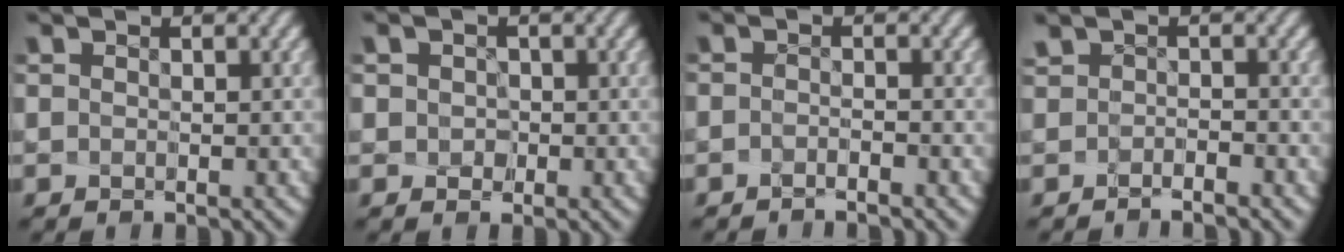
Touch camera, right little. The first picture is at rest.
{"total": 1.2, "force": [-0.4, 0.9, 0.5], "torque": [-0.009, -0.008, -0.005]}
{"total": 2.2, "force": [-1.7, -1.2, -0.5], "torque": [0.008, -0.018, -0.020]}
{"total": 2.0, "force": [-1.8, -0.8, -0.3], "torque": [0.005, -0.017, -0.022]}